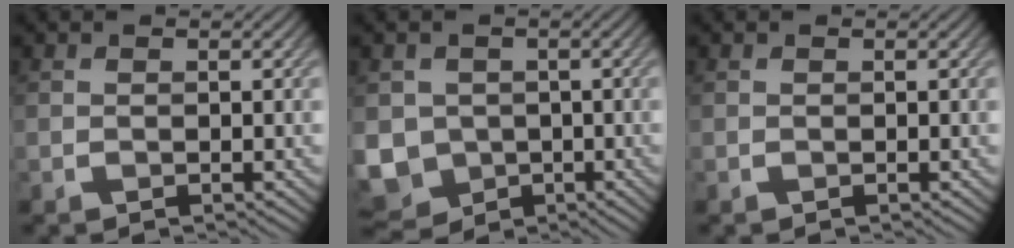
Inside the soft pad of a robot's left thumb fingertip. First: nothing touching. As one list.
[{"total": 6.7, "force": [-1.1, 6.1, 2.6], "torque": [-0.081, -0.028, -0.026]}, {"total": 0.0}]